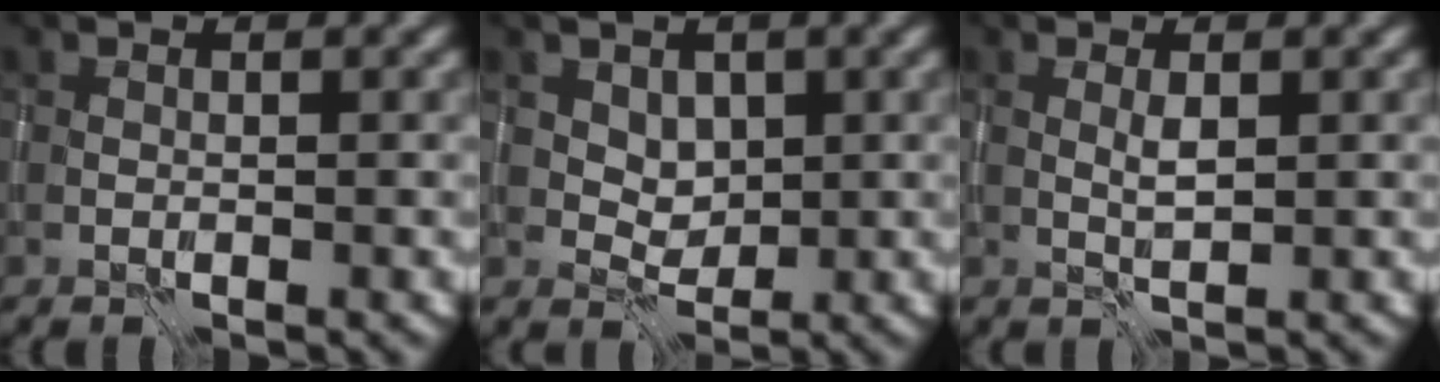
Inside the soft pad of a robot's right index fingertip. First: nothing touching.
{"total": 1.9, "force": [0.9, 1.5, 0.8], "torque": [-0.012, -0.015, 0.024]}
{"total": 1.0, "force": [0.3, 0.1, 1.0], "torque": [-0.023, 0.000, 0.006]}